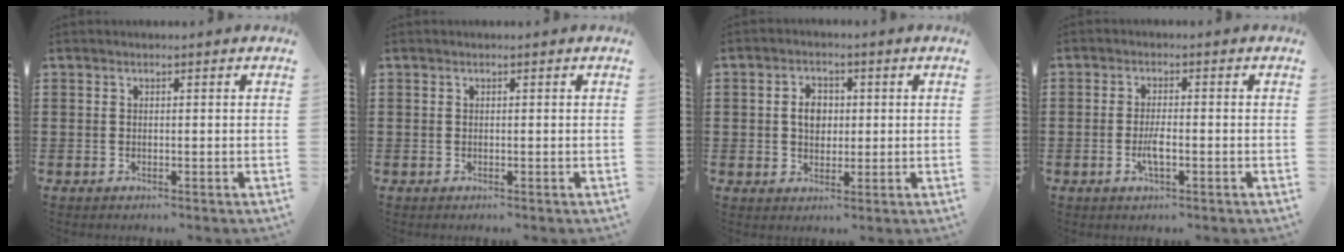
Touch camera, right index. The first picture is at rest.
{"total": 0.0}
{"total": 3.8, "force": [0.3, 2.8, 2.5], "torque": [-0.049, 0.010, 0.001]}
{"total": 3.2, "force": [-1.1, 0.8, 2.9], "torque": [-0.059, -0.002, -0.021]}